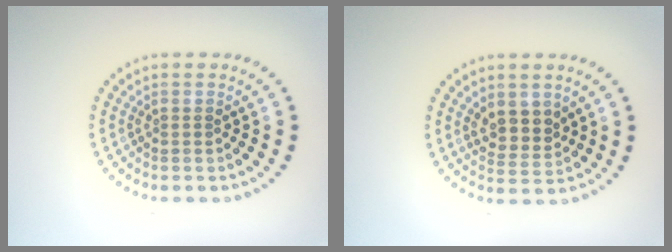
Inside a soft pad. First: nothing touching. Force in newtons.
{"total": 2.7, "press": 2.3, "slide": 1.3}